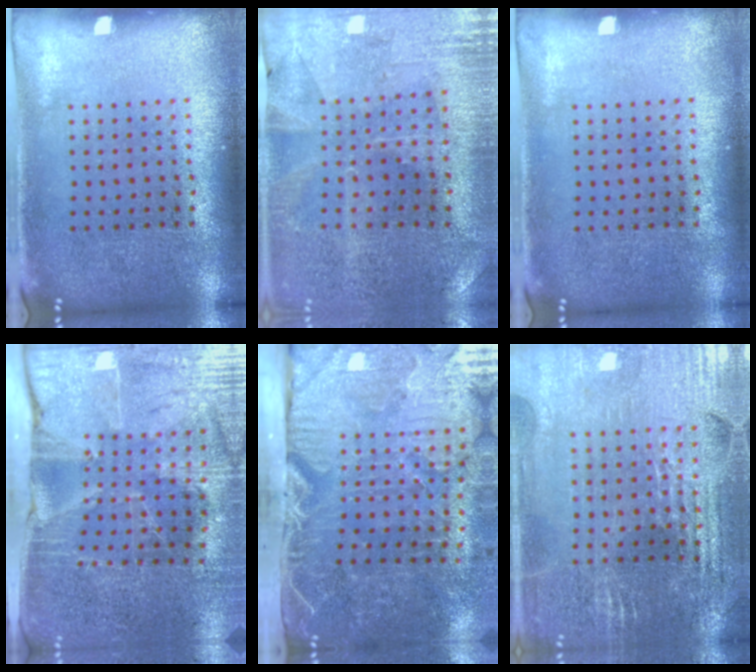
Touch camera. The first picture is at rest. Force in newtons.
{"total": 0.5, "press": 0.5, "slide": 0.3}
{"total": 0.0}
{"total": 3.8, "press": 3.6, "slide": 1.2}
{"total": 5.3, "press": 4.4, "slide": 2.9}
{"total": 3.0, "press": 3.0, "slide": 0.4}